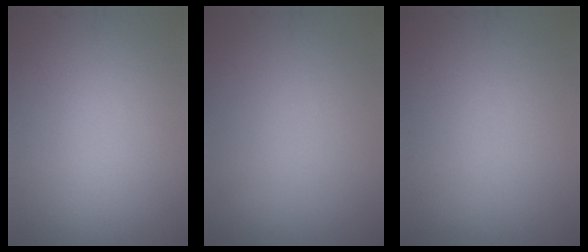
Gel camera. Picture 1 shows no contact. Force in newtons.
{"total": 0.0}
{"total": 0.0}